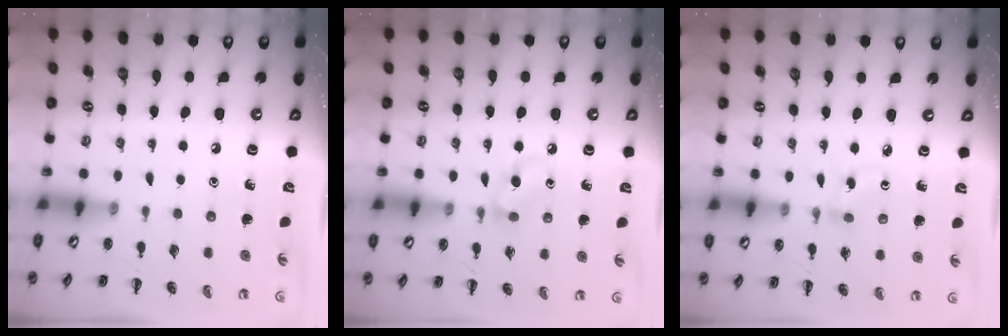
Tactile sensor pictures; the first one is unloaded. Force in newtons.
{"total": 5.3, "press": 5.0, "slide": 1.8}
{"total": 2.5, "press": 2.2, "slide": 1.1}